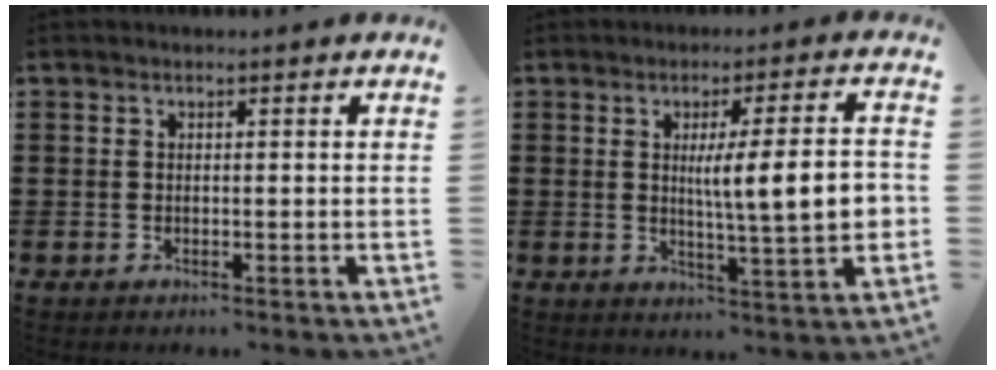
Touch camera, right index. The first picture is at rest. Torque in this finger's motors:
{"motor_torque": [1.82, -0.32, 0.34, 0.21]}